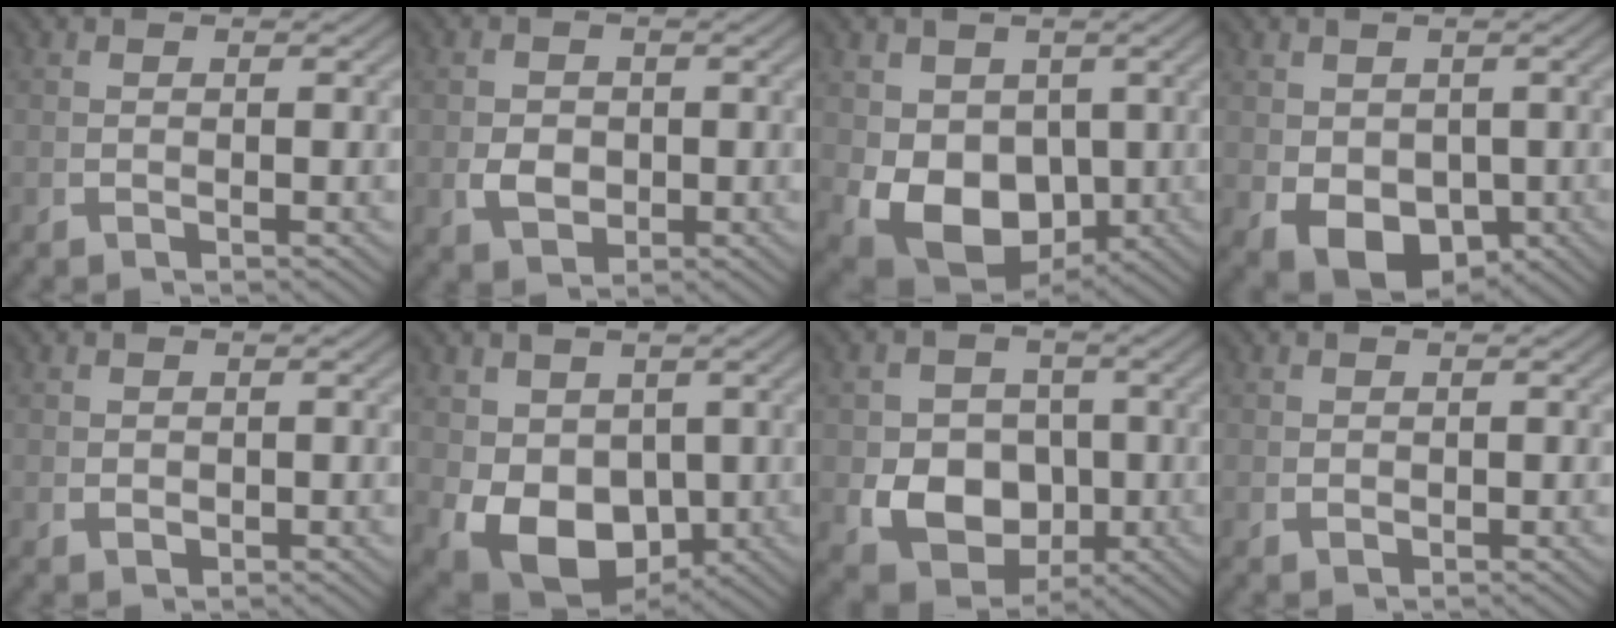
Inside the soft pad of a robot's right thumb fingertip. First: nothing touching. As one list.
[{"total": 3.2, "force": [-0.2, 2.5, 2.0], "torque": [-0.035, -0.013, 0.009]}, {"total": 11.5, "force": [-1.9, 8.5, 7.5], "torque": [-0.170, -0.079, 0.011]}, {"total": 7.0, "force": [-2.2, 4.8, 4.6], "torque": [-0.100, -0.046, -0.002]}, {"total": 1.2, "force": [0.3, 0.9, 0.7], "torque": [-0.018, -0.008, 0.015]}, {"total": 10.8, "force": [-2.3, 7.9, 7.0], "torque": [-0.164, -0.079, 0.007]}, {"total": 10.1, "force": [-1.0, 8.2, 5.9], "torque": [-0.121, -0.042, 0.001]}, {"total": 0.9, "force": [0.4, 0.6, 0.4], "torque": [-0.013, -0.006, 0.015]}]